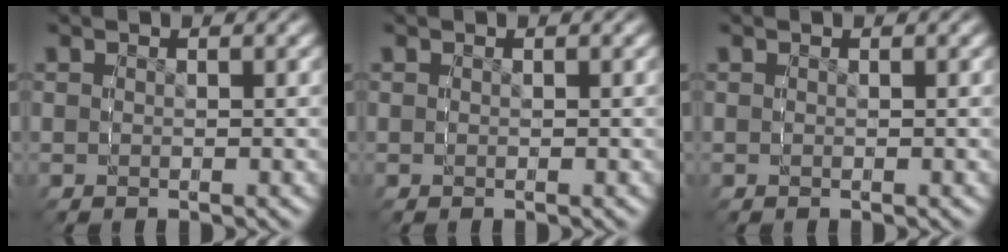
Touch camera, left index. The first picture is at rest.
{"total": 0.0}
{"total": 0.0}